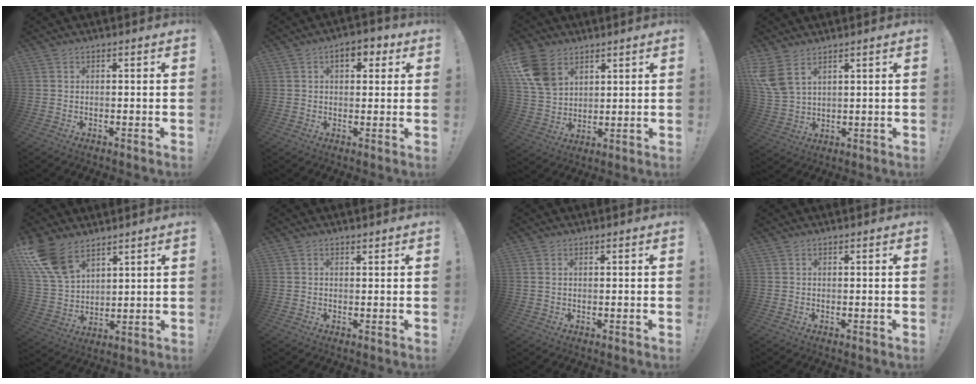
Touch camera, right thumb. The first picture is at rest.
{"total": 5.7, "force": [2.2, 3.2, 4.1], "torque": [-0.045, -0.001, 0.033]}
{"total": 12.9, "force": [7.0, 8.6, 6.5], "torque": [-0.118, -0.025, 0.141]}
{"total": 8.6, "force": [5.2, 4.1, 5.4], "torque": [-0.116, -0.023, 0.103]}
{"total": 14.3, "force": [9.3, 7.9, 7.5], "torque": [-0.162, -0.049, 0.181]}
{"total": 0.6, "force": [0.6, 0.2, 0.2], "torque": [0.003, -0.003, 0.010]}
{"total": 0.7, "force": [0.4, 0.4, 0.5], "torque": [-0.003, -0.001, 0.007]}
{"total": 0.0}